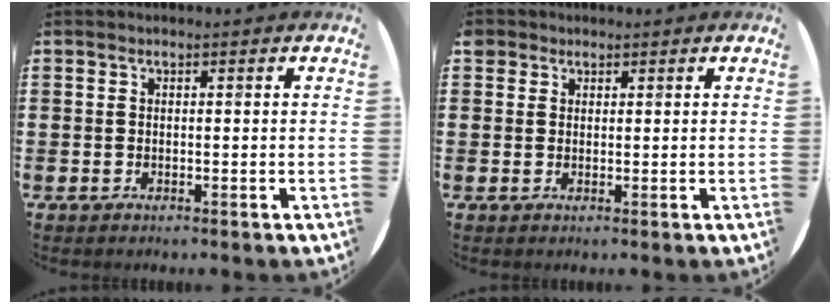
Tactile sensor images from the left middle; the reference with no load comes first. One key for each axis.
{"total": 1.4, "fx": 1.0, "fy": 0.9, "fz": 0.0, "tx": 0.005, "ty": 0.000, "tz": 0.020}